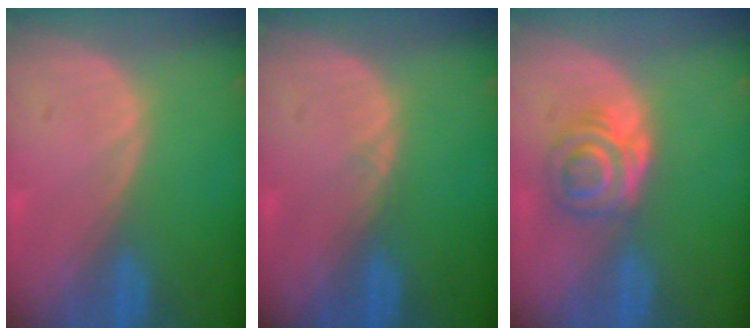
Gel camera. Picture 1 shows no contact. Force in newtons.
{"total": 0.5, "press": 0.5, "slide": 0.1}
{"total": 6.4, "press": 5.3, "slide": 3.6}